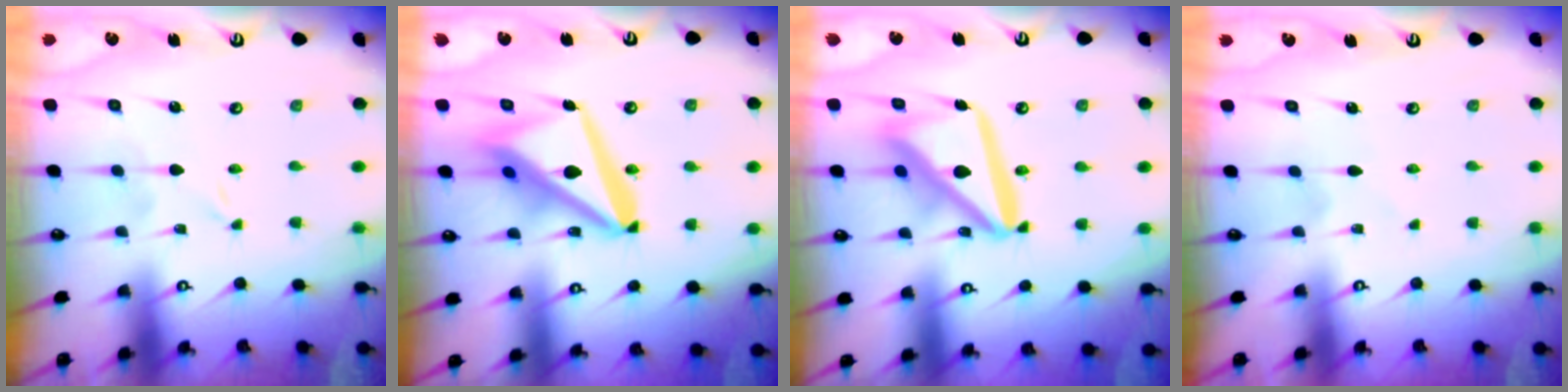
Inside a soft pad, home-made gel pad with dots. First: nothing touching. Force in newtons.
{"total": 17.0, "press": 16.9, "slide": 2.0}
{"total": 16.7, "press": 16.6, "slide": 1.9}
{"total": 2.2, "press": 2.2, "slide": 0.3}